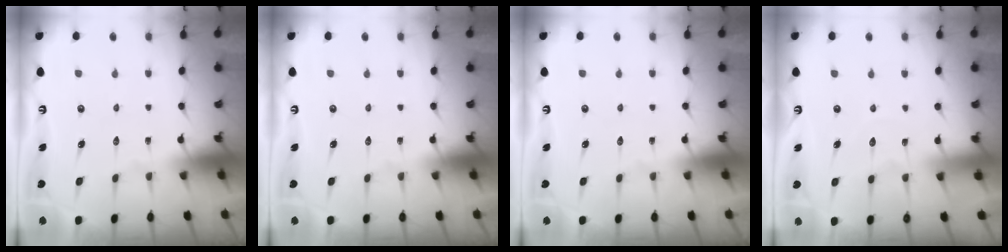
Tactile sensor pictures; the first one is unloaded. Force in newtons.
{"total": 0.0}
{"total": 0.0}
{"total": 4.6, "press": 4.6, "slide": 0.3}